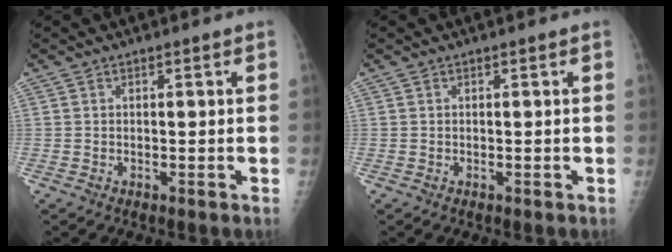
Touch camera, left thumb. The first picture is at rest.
{"total": 0.0}